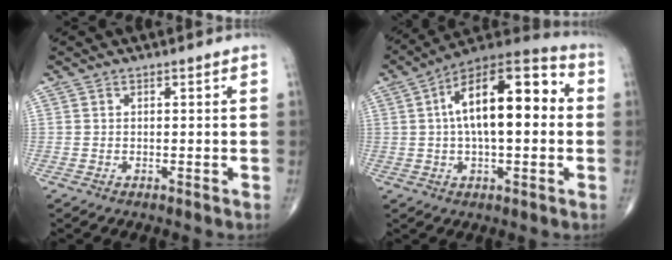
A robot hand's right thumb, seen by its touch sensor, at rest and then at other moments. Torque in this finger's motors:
{"motor_torque": [1.34, 3.66, 1.72, 0.29, 0.42]}